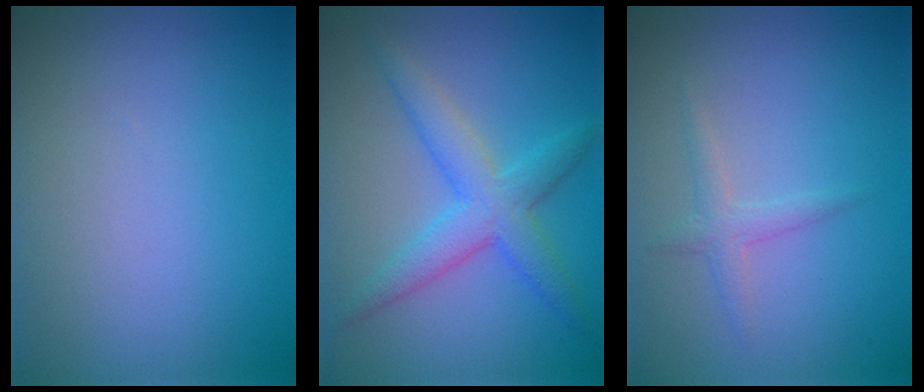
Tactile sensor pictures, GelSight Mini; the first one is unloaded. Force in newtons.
{"total": 4.2, "press": 4.2, "slide": 0.1}
{"total": 1.3, "press": 1.3, "slide": 0.1}